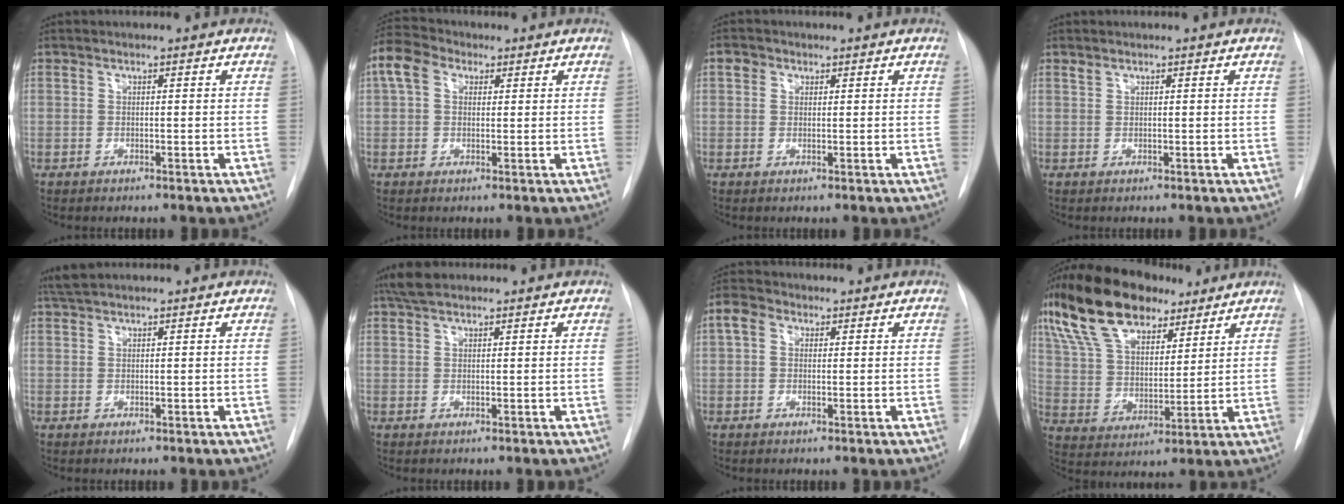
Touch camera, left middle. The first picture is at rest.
{"total": 6.9, "force": [2.7, 4.8, 4.2], "torque": [-0.103, 0.034, 0.047]}
{"total": 1.9, "force": [0.9, 1.6, 0.6], "torque": [-0.009, 0.011, 0.012]}
{"total": 0.6, "force": [0.5, 0.2, 0.1], "torque": [-0.007, 0.005, 0.012]}
{"total": 2.2, "force": [2.0, 0.0, 0.9], "torque": [-0.018, 0.016, 0.040]}
{"total": 3.3, "force": [2.7, 1.1, 1.6], "torque": [-0.034, 0.015, 0.051]}
{"total": 3.4, "force": [1.1, 2.5, 1.9], "torque": [-0.041, 0.020, 0.020]}
{"total": 18.0, "force": [12.3, 8.1, 10.3], "torque": [-0.210, 0.039, 0.225]}